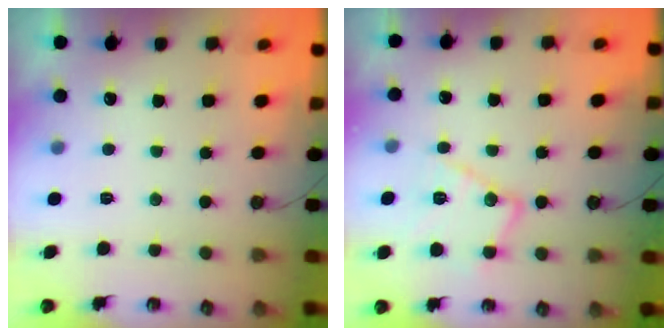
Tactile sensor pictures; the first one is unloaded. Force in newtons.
{"total": 12.9, "press": 12.9, "slide": 0.2}